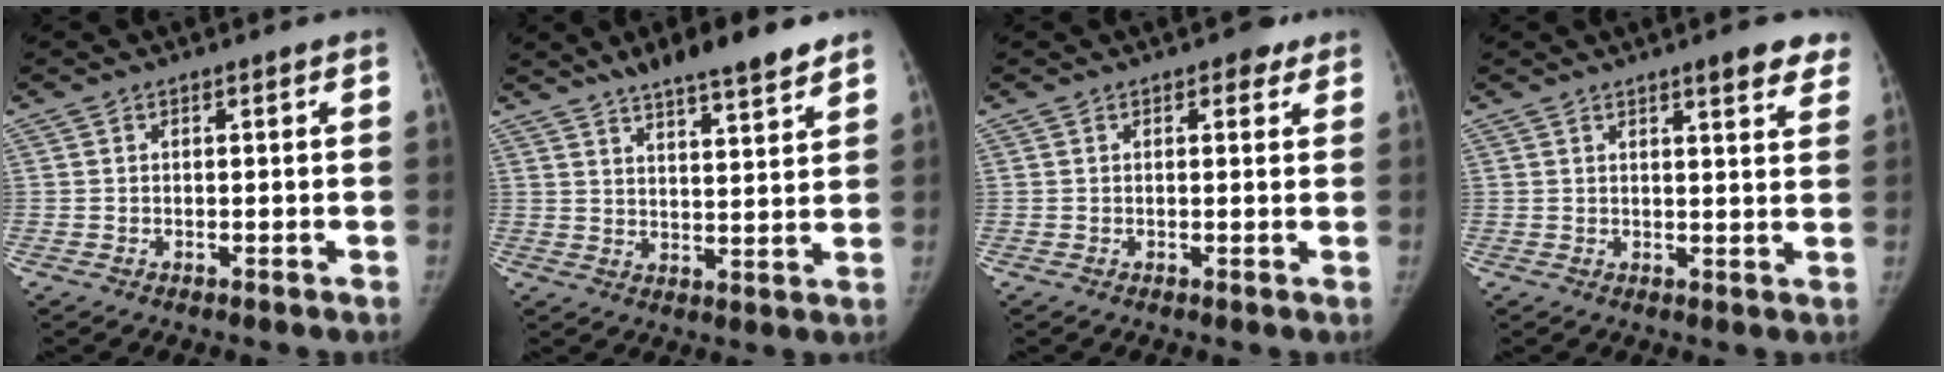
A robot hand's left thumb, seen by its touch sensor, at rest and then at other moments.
{"total": 11.8, "force": [8.8, 2.5, 7.5], "torque": [-0.093, -0.036, 0.136]}
{"total": 2.3, "force": [1.4, 1.4, 1.1], "torque": [0.003, -0.003, 0.012]}
{"total": 6.6, "force": [4.7, 1.6, 4.4], "torque": [-0.032, -0.019, 0.054]}